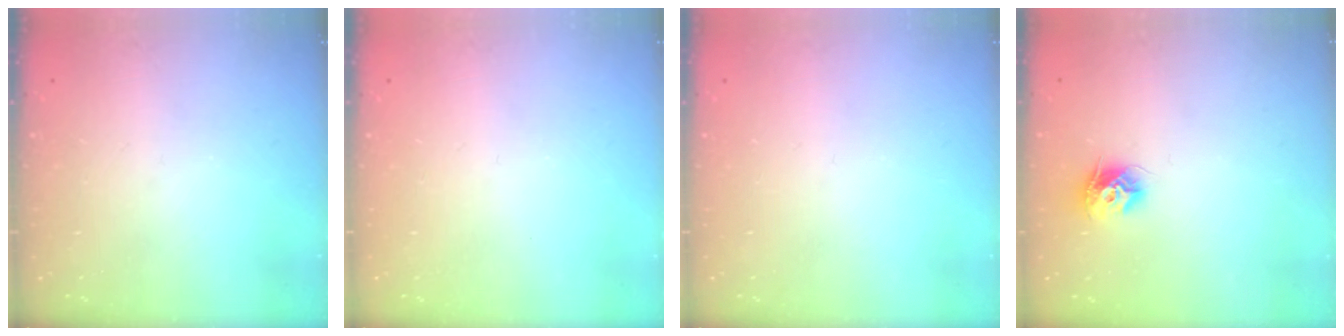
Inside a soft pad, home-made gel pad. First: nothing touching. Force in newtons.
{"total": 0.0}
{"total": 0.0}
{"total": 9.1, "press": 9.1, "slide": 0.3}